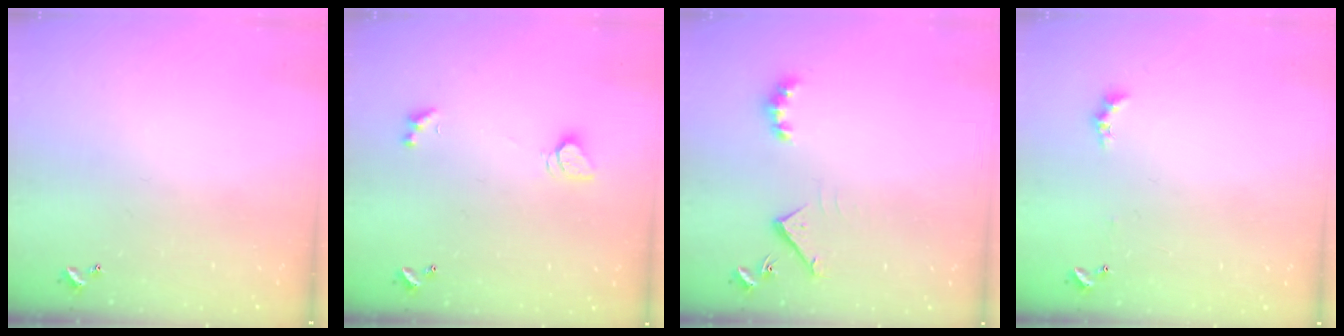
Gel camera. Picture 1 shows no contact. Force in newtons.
{"total": 2.0, "press": 2.0, "slide": 0.3}
{"total": 4.9, "press": 4.9, "slide": 0.7}
{"total": 0.6, "press": 0.4, "slide": 0.5}